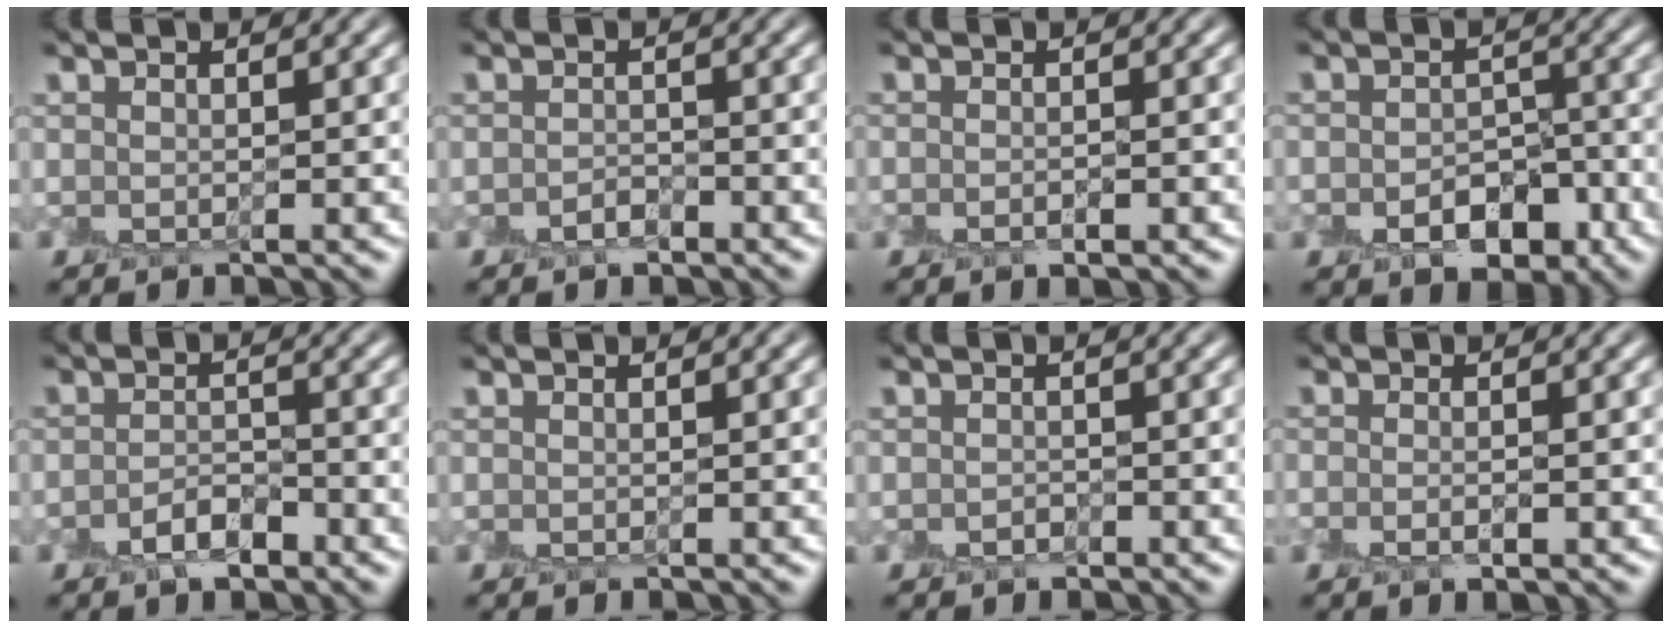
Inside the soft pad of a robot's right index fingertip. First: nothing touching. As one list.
[{"total": 1.3, "force": [-1.2, 0.5, 0.4], "torque": [-0.007, -0.002, -0.026]}, {"total": 1.0, "force": [-0.8, 0.1, 0.6], "torque": [-0.007, -0.002, -0.016]}, {"total": 4.8, "force": [-2.5, 3.0, 2.8], "torque": [-0.031, -0.011, -0.041]}, {"total": 2.5, "force": [-1.9, 1.1, 1.2], "torque": [-0.018, 0.003, -0.038]}, {"total": 0.0}, {"total": 0.8, "force": [-0.7, 0.4, 0.0], "torque": [0.004, -0.001, -0.017]}, {"total": 1.3, "force": [-0.8, 0.1, 0.9], "torque": [-0.017, -0.004, -0.021]}]